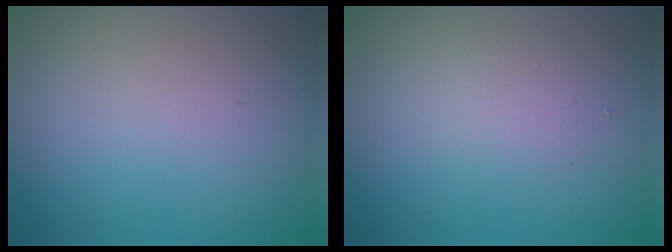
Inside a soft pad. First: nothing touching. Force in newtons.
{"total": 1.6, "press": 1.6, "slide": 0.1}